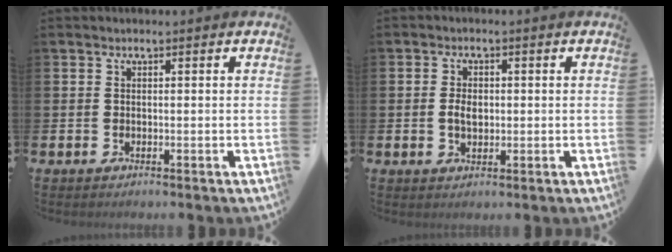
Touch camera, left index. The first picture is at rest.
{"total": 2.8, "force": [0.1, 1.8, 2.1], "torque": [-0.024, 0.000, -0.004]}